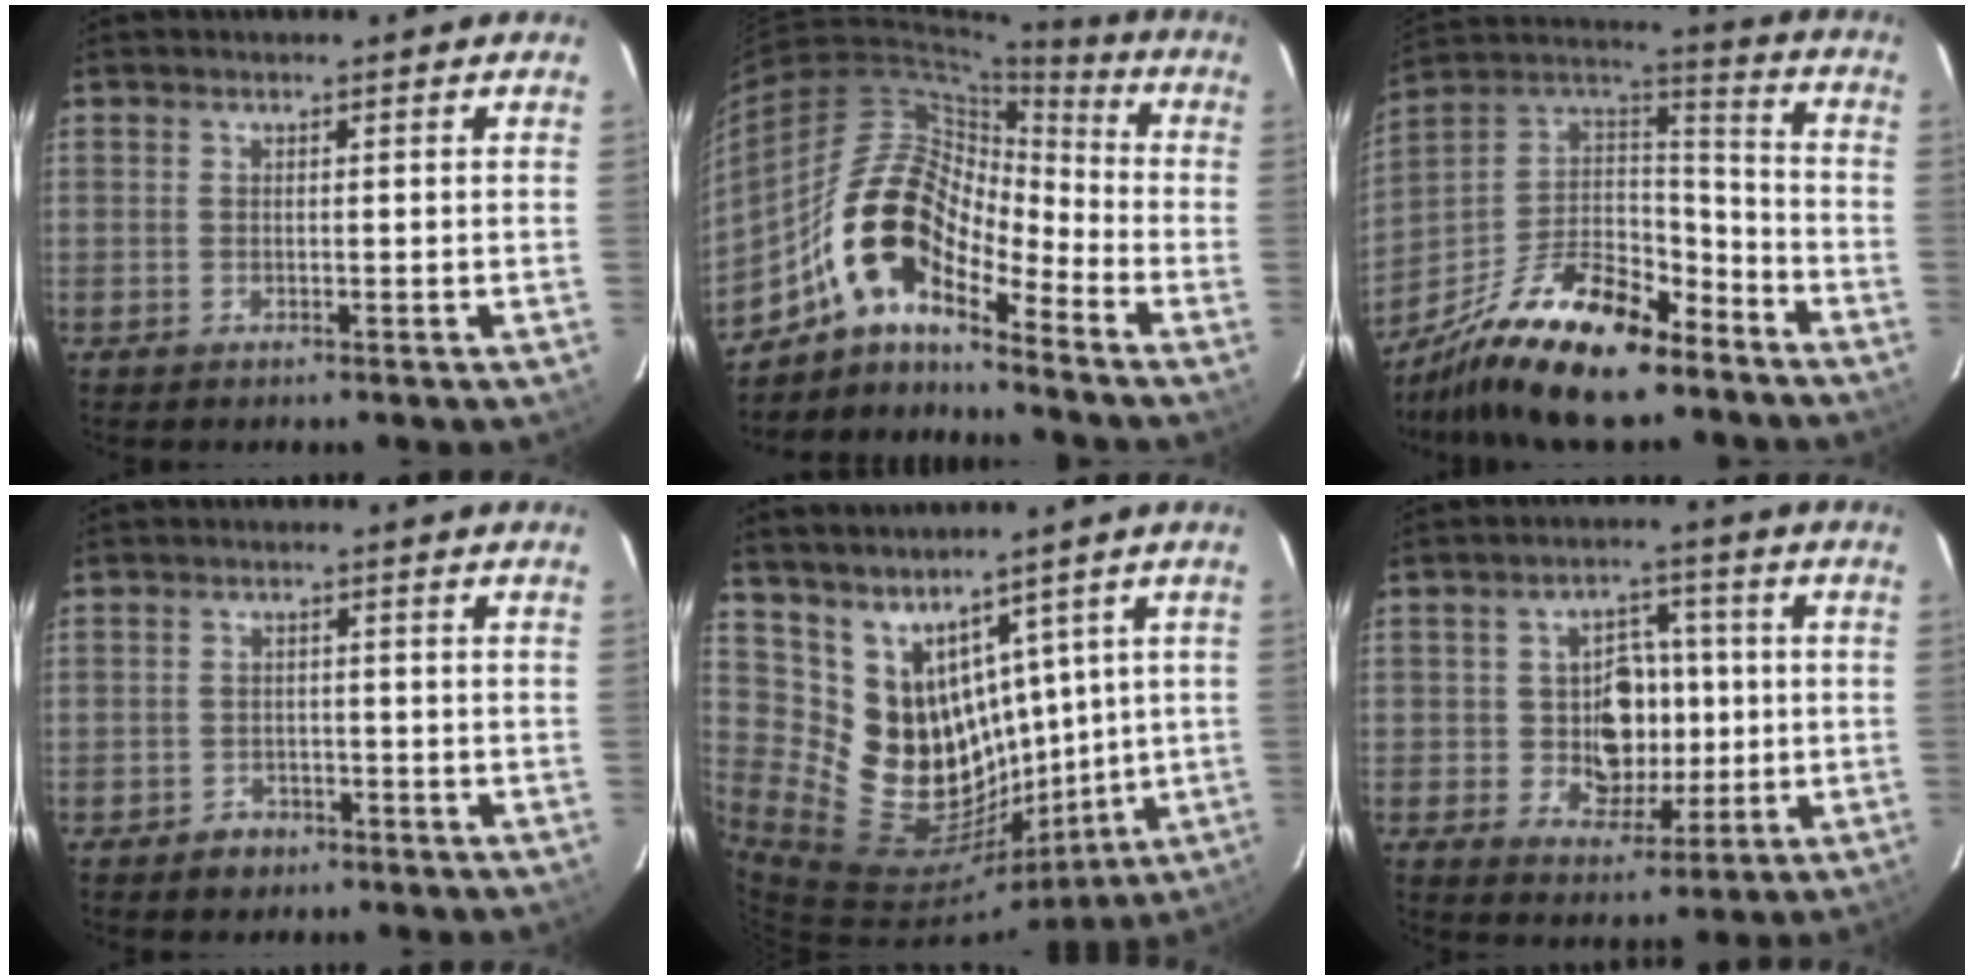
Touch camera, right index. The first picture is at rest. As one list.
[{"total": 14.5, "force": [-9.6, 5.3, 9.5], "torque": [-0.164, 0.015, -0.198]}, {"total": 22.7, "force": [-16.1, 8.5, 13.5], "torque": [-0.272, -0.001, -0.275]}, {"total": 3.3, "force": [-2.1, 2.6, 0.3], "torque": [-0.013, 0.014, -0.028]}, {"total": 13.3, "force": [7.2, 9.2, 6.3], "torque": [-0.103, -0.012, 0.154]}, {"total": 9.6, "force": [-0.3, 8.1, 5.1], "torque": [-0.096, 0.013, 0.008]}]